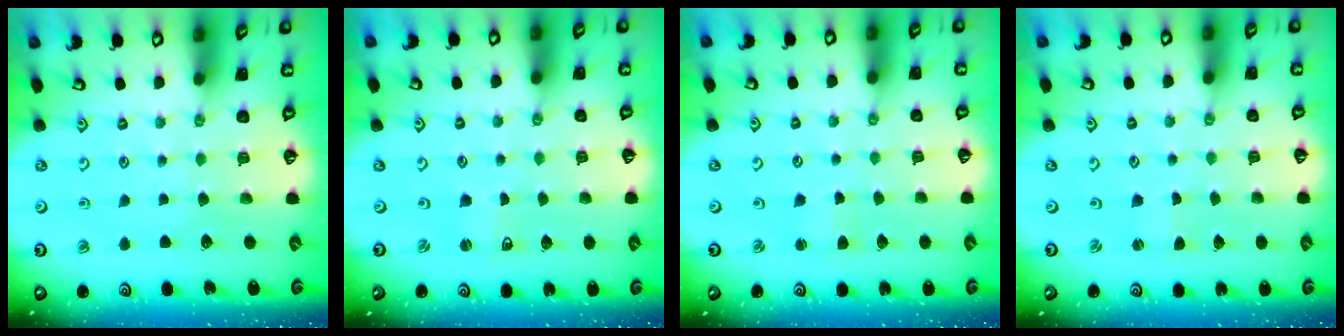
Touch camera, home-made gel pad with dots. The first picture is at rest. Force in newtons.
{"total": 1.2, "press": 1.2, "slide": 0.0}
{"total": 2.6, "press": 2.6, "slide": 0.3}
{"total": 0.0}